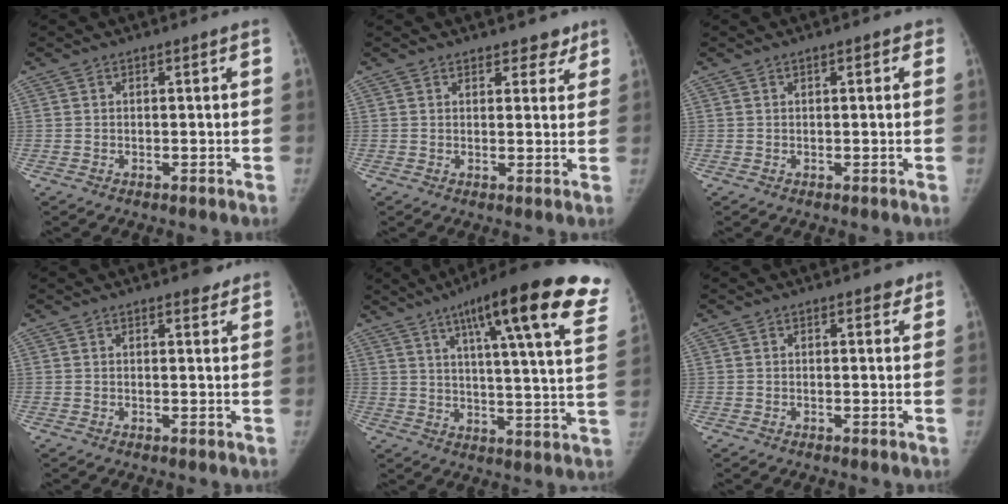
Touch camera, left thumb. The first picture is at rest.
{"total": 3.7, "force": [2.9, 2.2, 0.7], "torque": [0.021, -0.017, 0.032]}
{"total": 1.8, "force": [0.9, 0.9, 1.3], "torque": [-0.010, 0.001, 0.007]}
{"total": 2.1, "force": [1.8, 0.8, 0.6], "torque": [0.003, -0.012, 0.019]}
{"total": 26.6, "force": [15.4, 4.5, 21.2], "torque": [-0.281, -0.033, 0.201]}
{"total": 1.4, "force": [1.0, 0.8, 0.4], "torque": [0.008, -0.005, 0.007]}